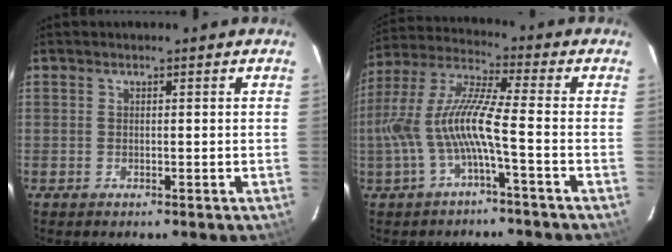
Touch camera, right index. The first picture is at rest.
{"total": 11.3, "force": [-3.3, 0.8, 10.8], "torque": [-0.227, 0.006, -0.062]}